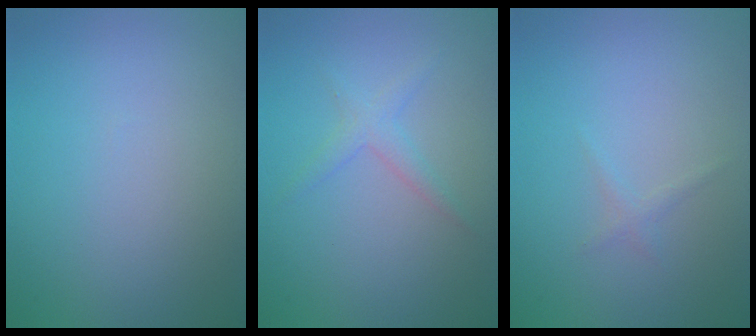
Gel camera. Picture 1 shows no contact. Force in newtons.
{"total": 1.6, "press": 1.6, "slide": 0.1}
{"total": 0.7, "press": 0.7, "slide": 0.1}